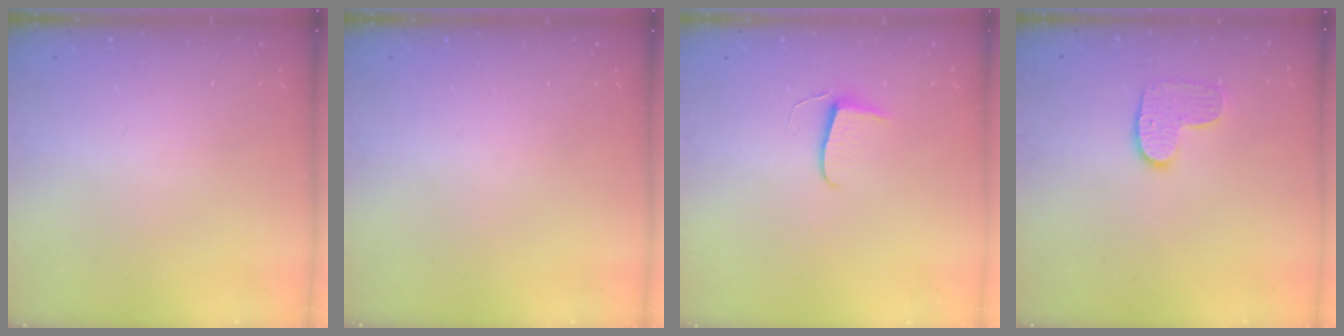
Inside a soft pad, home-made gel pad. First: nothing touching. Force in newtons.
{"total": 0.0}
{"total": 5.9, "press": 5.8, "slide": 0.6}
{"total": 8.3, "press": 8.3, "slide": 0.3}